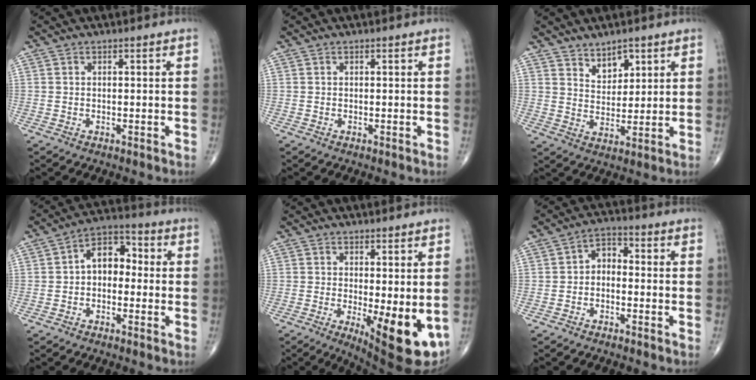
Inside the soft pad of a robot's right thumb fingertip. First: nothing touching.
{"total": 0.0}
{"total": 5.2, "force": [3.6, 2.9, 2.4], "torque": [-0.017, -0.030, 0.067]}
{"total": 7.7, "force": [-0.2, 5.3, 5.6], "torque": [-0.059, 0.030, -0.020]}
{"total": 11.3, "force": [-1.9, 3.7, 10.5], "torque": [-0.138, -0.026, -0.015]}
{"total": 4.2, "force": [-0.8, 2.9, 2.9], "torque": [-0.032, 0.024, -0.030]}